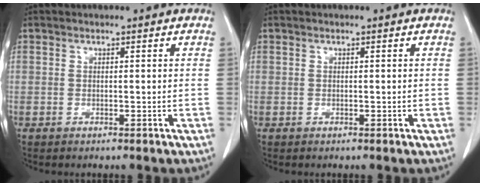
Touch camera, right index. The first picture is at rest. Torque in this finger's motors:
{"motor_torque": [-0.21, 0.24, -0.07, -0.01]}